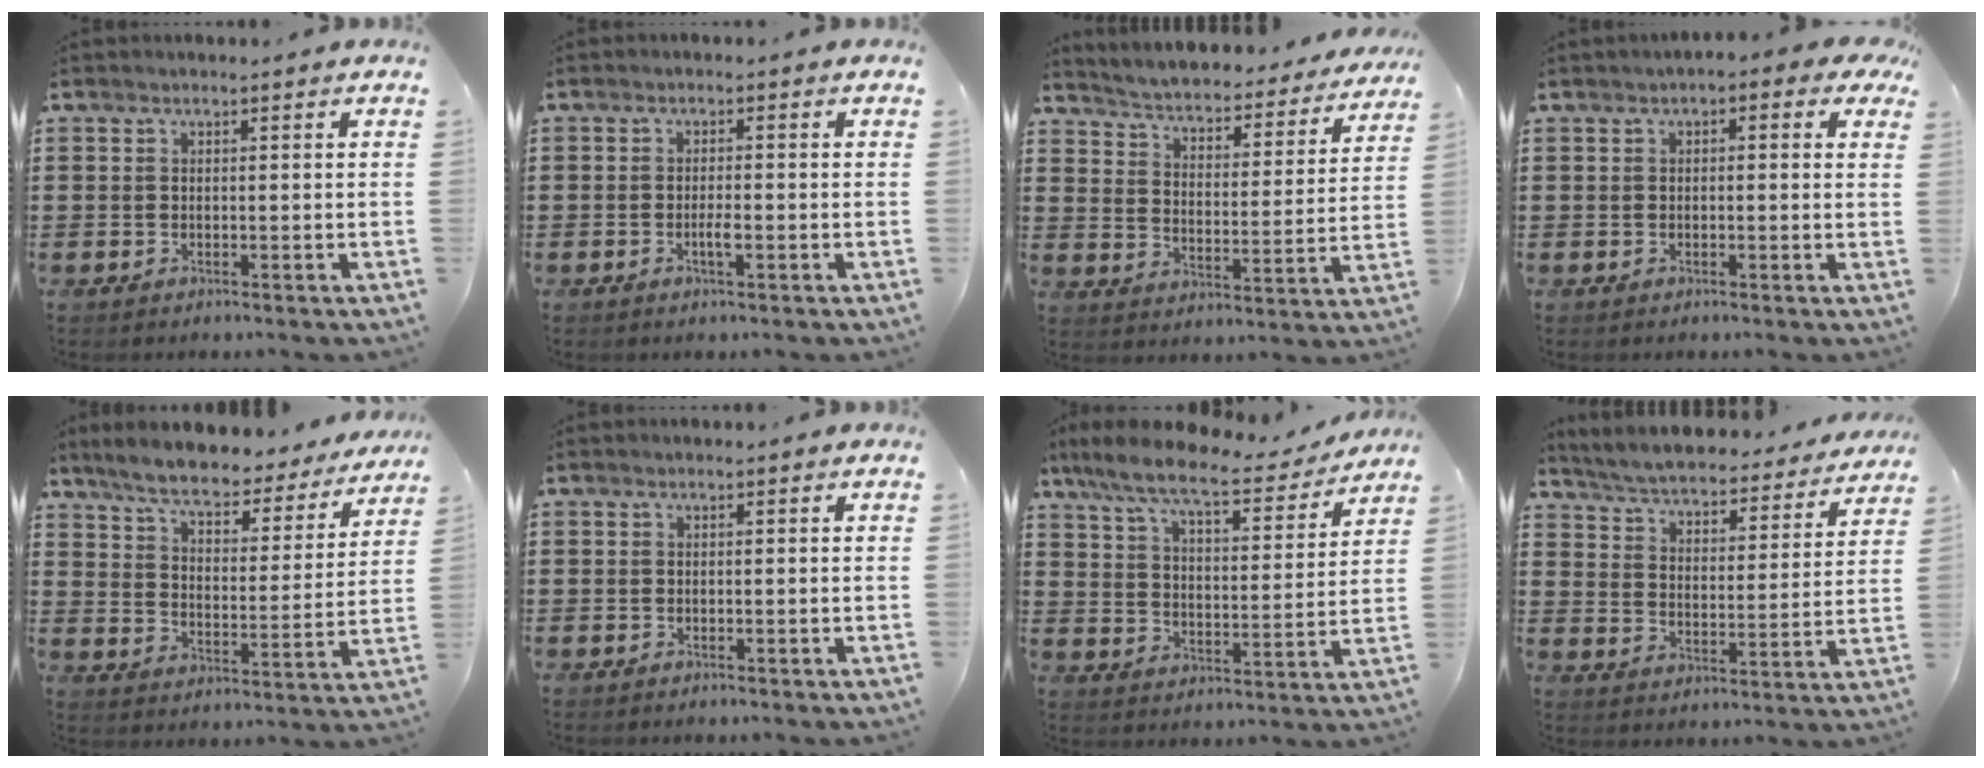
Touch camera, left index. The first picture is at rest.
{"total": 2.1, "force": [-0.7, 0.4, 1.9], "torque": [-0.035, 0.002, -0.013]}
{"total": 3.5, "force": [3.4, -0.1, 0.7], "torque": [-0.035, -0.036, 0.048]}
{"total": 1.5, "force": [0.1, 0.7, 1.4], "torque": [-0.027, 0.006, -0.003]}
{"total": 6.6, "force": [5.9, 0.7, 2.7], "torque": [-0.080, -0.038, 0.099]}
{"total": 0.0}
{"total": 8.8, "force": [7.6, 1.0, 4.4], "torque": [-0.117, -0.039, 0.128]}
{"total": 4.6, "force": [4.5, -0.2, 0.8], "torque": [-0.040, -0.040, 0.071]}